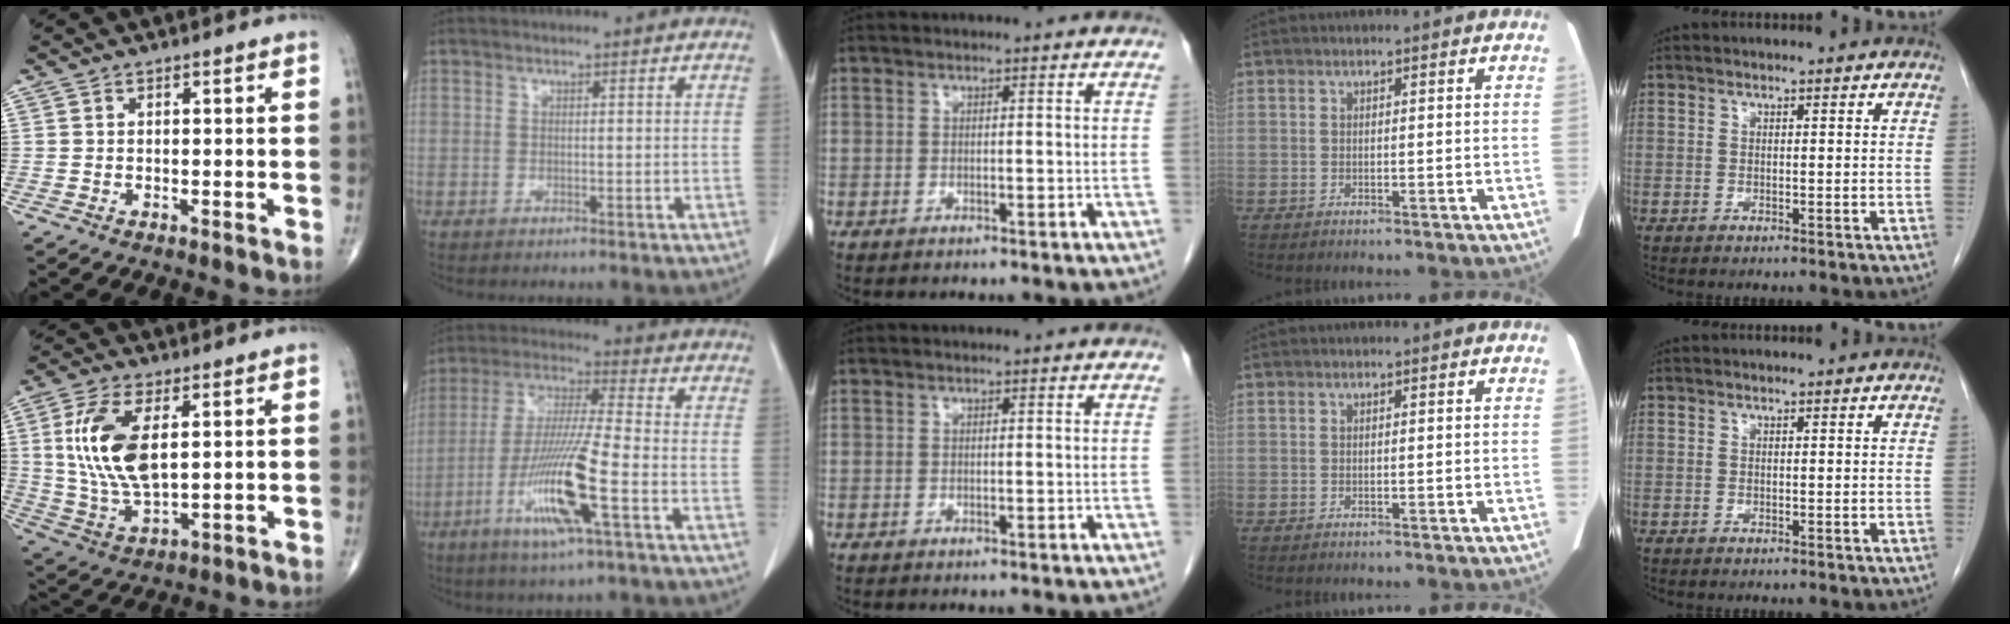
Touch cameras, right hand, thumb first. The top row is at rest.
{"thumb": {"total": 13.8, "force": [3.0, 6.5, 11.8], "torque": [-0.247, -0.013, 0.067]}, "index": {"total": 13.5, "force": [-5.2, -0.1, 12.4], "torque": [-0.252, -0.018, -0.102]}}